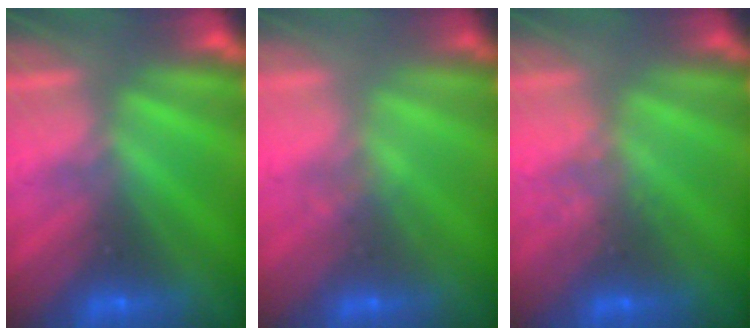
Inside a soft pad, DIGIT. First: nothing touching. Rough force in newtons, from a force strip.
{"total": 2.2}
{"total": 2.4}